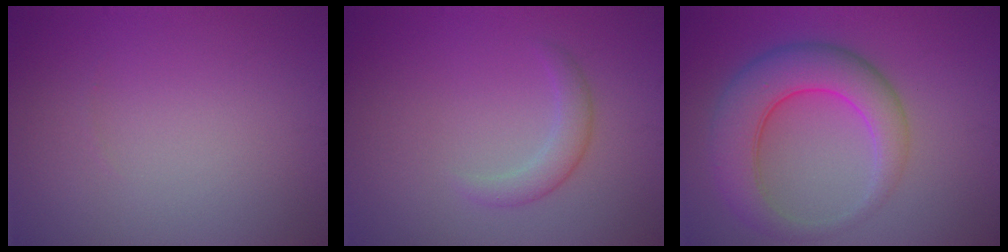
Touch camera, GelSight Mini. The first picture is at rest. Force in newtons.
{"total": 2.0, "press": 2.0, "slide": 0.1}
{"total": 6.3, "press": 6.3, "slide": 0.1}